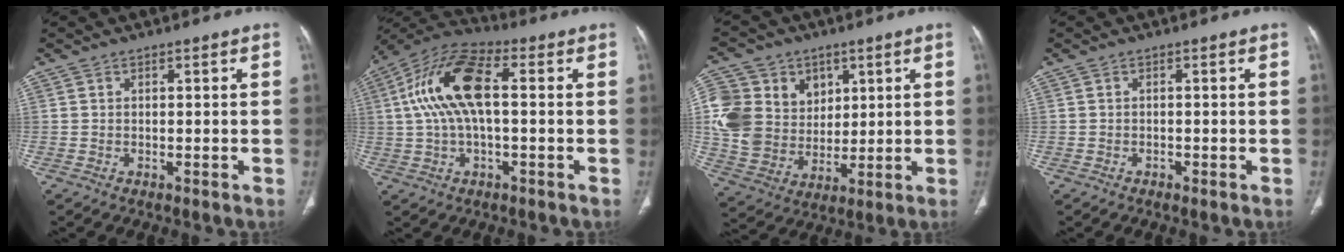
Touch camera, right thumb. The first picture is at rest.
{"total": 14.7, "force": [1.7, 6.4, 13.1], "torque": [-0.274, 0.038, 0.027]}
{"total": 17.2, "force": [4.9, 14.4, 7.9], "torque": [-0.134, 0.005, 0.107]}
{"total": 0.6, "force": [-0.4, 0.4, 0.3], "torque": [-0.008, 0.001, -0.006]}